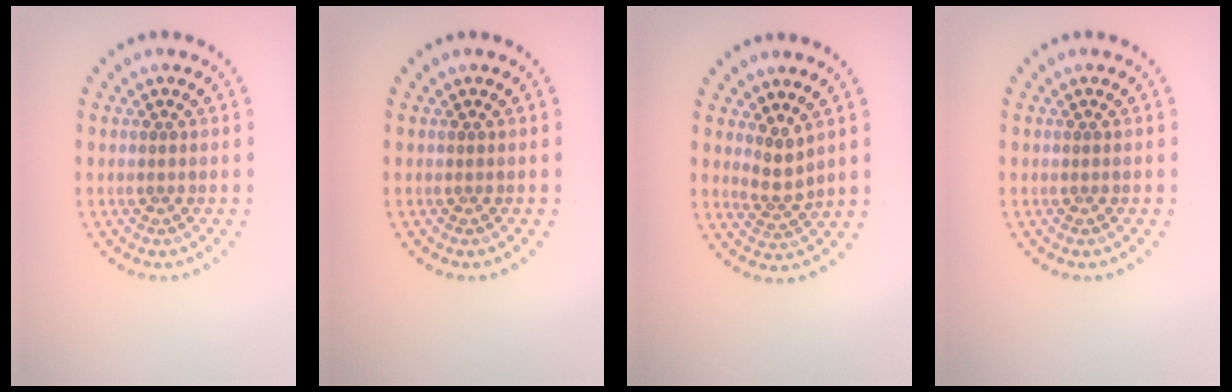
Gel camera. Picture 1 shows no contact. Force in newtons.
{"total": 0.0}
{"total": 2.1, "press": 1.5, "slide": 1.5}
{"total": 0.0}